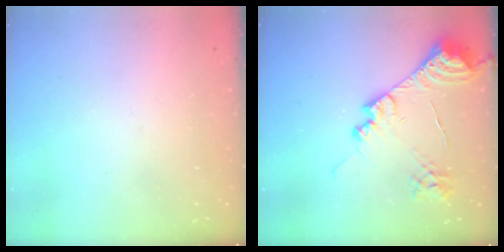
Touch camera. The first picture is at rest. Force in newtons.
{"total": 18.4, "press": 18.2, "slide": 2.1}